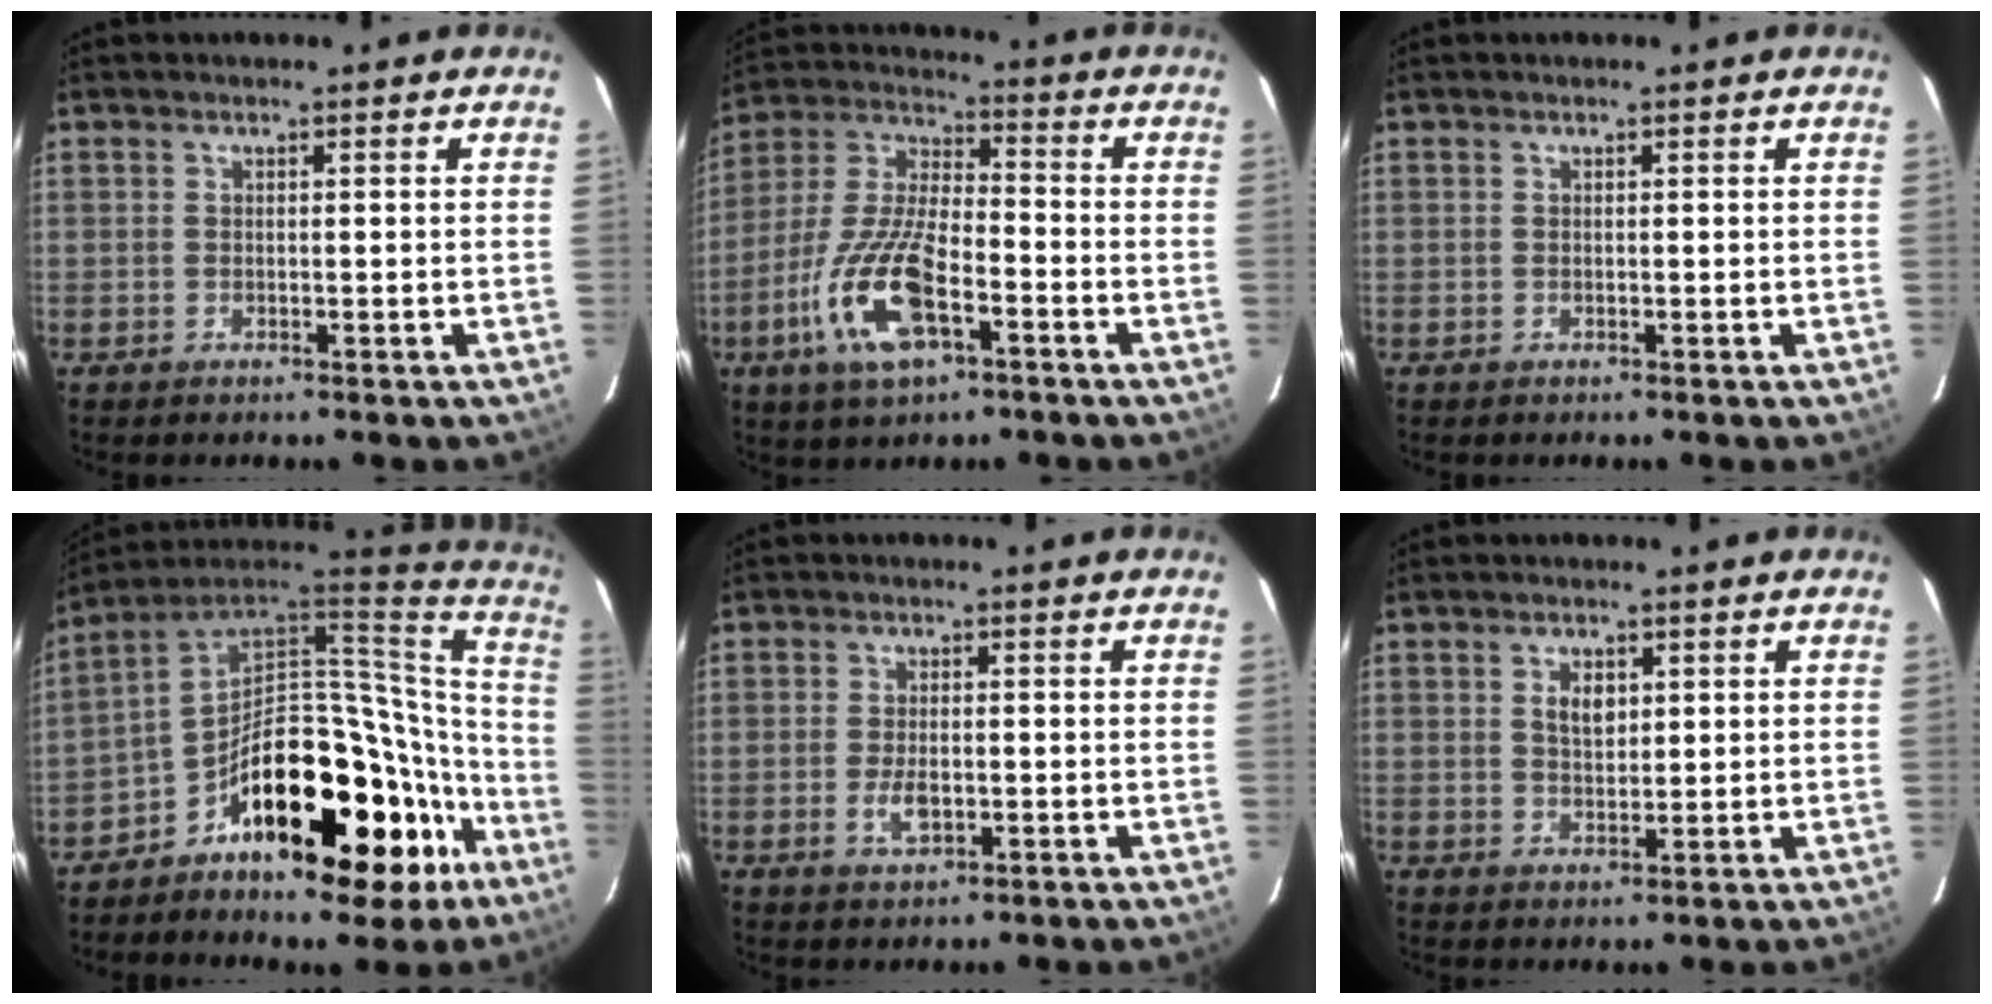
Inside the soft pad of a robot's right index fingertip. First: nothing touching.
{"total": 16.1, "force": [-6.9, 6.0, 13.2], "torque": [-0.290, -0.011, -0.135]}
{"total": 0.0}
{"total": 27.8, "force": [-14.4, 14.0, 19.3], "torque": [-0.280, 0.050, -0.207]}
{"total": 4.1, "force": [-1.2, 2.1, 3.4], "torque": [-0.070, -0.004, -0.020]}
{"total": 3.5, "force": [1.2, 2.1, 2.5], "torque": [-0.041, 0.004, 0.021]}